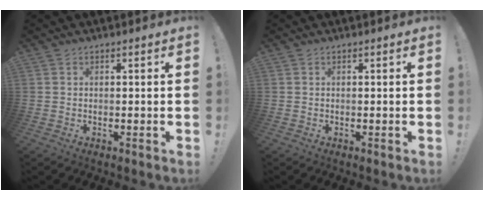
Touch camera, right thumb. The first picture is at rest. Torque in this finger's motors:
{"motor_torque": [-0.20, -0.04, 0.00, 0.00, 0.00]}